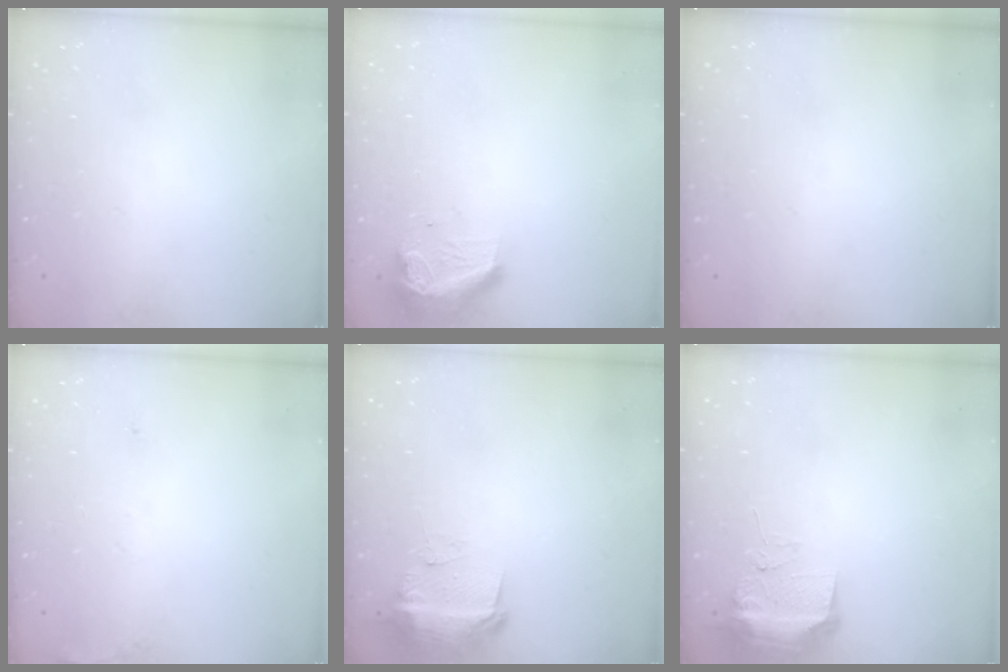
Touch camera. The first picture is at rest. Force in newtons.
{"total": 9.6, "press": 9.5, "slide": 0.6}
{"total": 9.9, "press": 2.5, "slide": 9.6}
{"total": 6.5, "press": 6.2, "slide": 1.8}
{"total": 11.4, "press": 11.4, "slide": 1.1}
{"total": 9.5, "press": 9.4, "slide": 1.4}